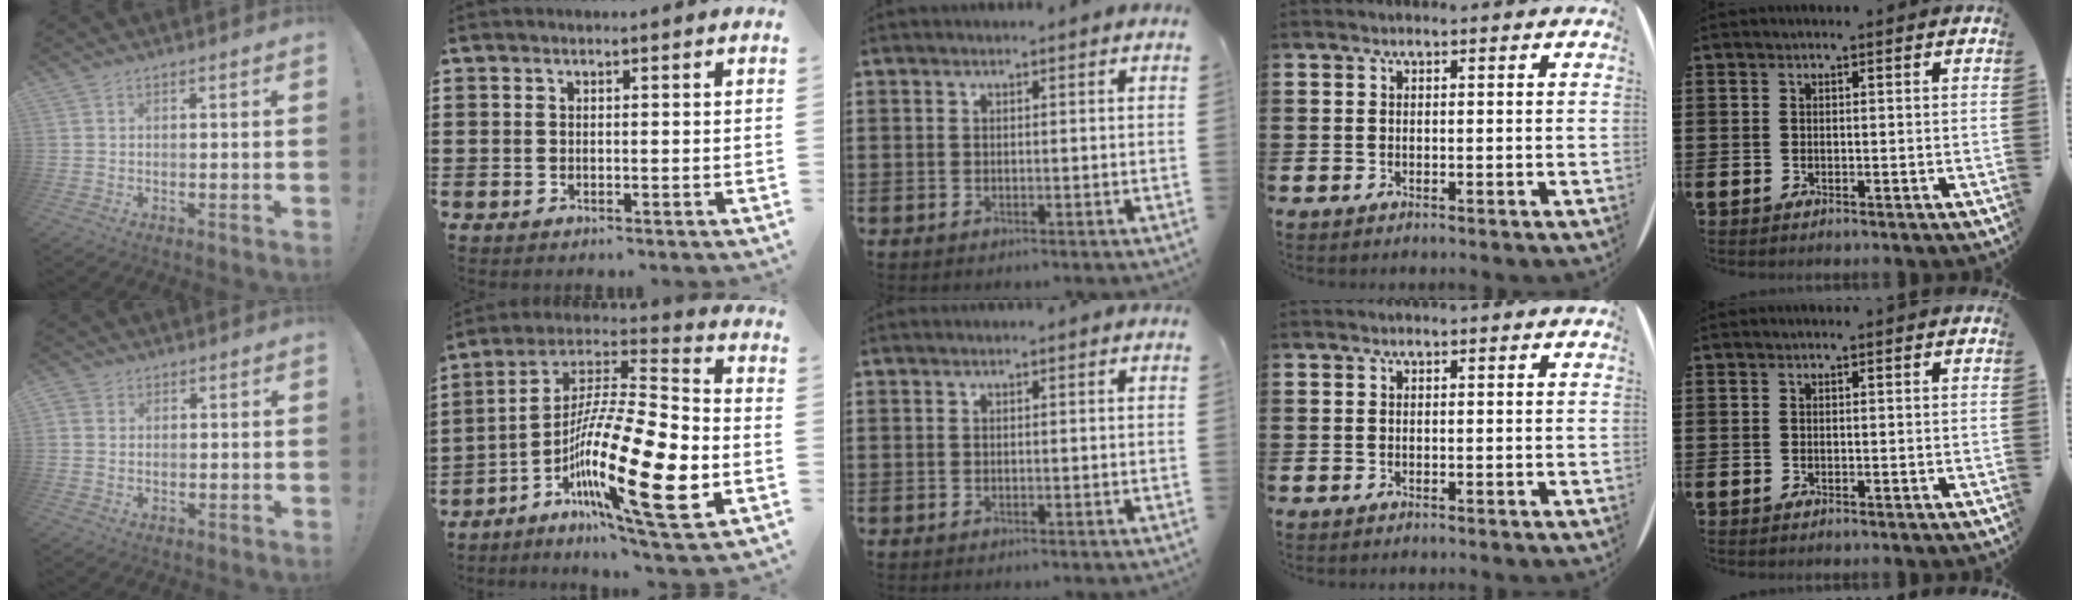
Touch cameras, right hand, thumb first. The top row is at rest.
{"thumb": {"total": 2.1, "force": [0.6, 1.9, 0.7], "torque": [-0.008, -0.003, 0.010]}, "index": {"total": 20.2, "force": [-7.7, 3.5, 18.4], "torque": [-0.354, -0.004, -0.130]}}